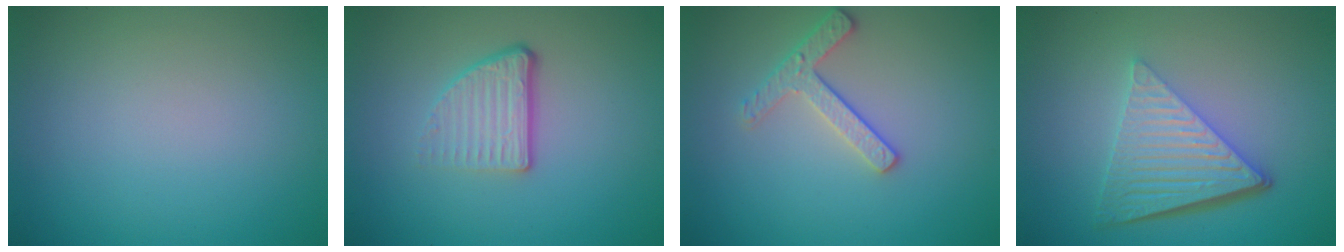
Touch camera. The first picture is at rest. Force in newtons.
{"total": 3.6, "press": 2.3, "slide": 2.8}
{"total": 2.5, "press": 2.4, "slide": 0.7}
{"total": 6.5, "press": 4.3, "slide": 4.9}